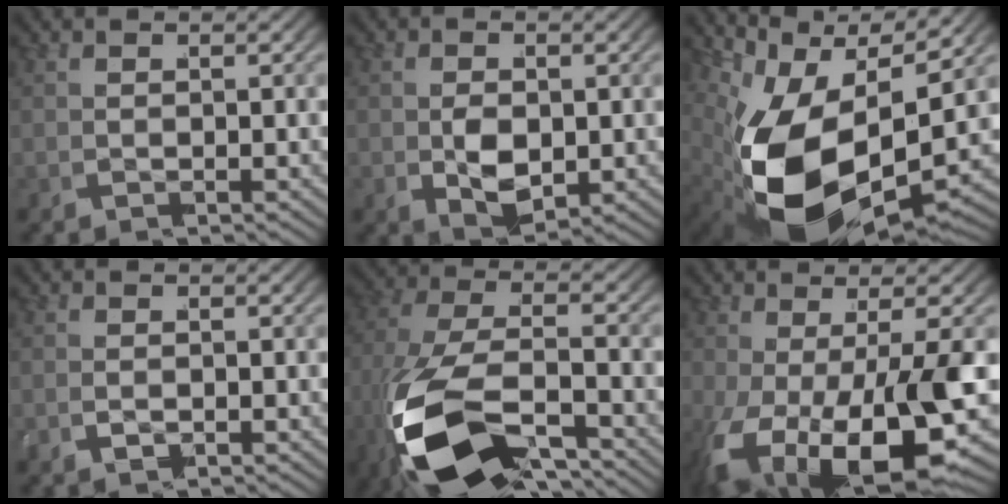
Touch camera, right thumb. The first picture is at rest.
{"total": 3.7, "force": [-1.2, 2.5, 2.6], "torque": [-0.060, -0.022, -0.013]}
{"total": 17.7, "force": [-2.6, 11.2, 13.4], "torque": [-0.290, -0.067, -0.017]}
{"total": 1.1, "force": [-0.8, 0.6, 0.3], "torque": [-0.018, -0.004, -0.015]}
{"total": 14.2, "force": [-6.2, 7.2, 10.5], "torque": [-0.252, -0.047, -0.077]}
{"total": 14.5, "force": [-4.5, 7.8, 11.4], "torque": [-0.222, -0.049, -0.048]}